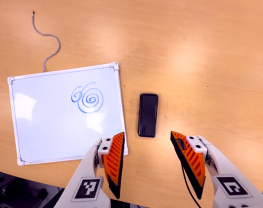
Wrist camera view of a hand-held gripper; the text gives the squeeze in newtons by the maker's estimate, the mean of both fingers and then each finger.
{"total": 0.0}